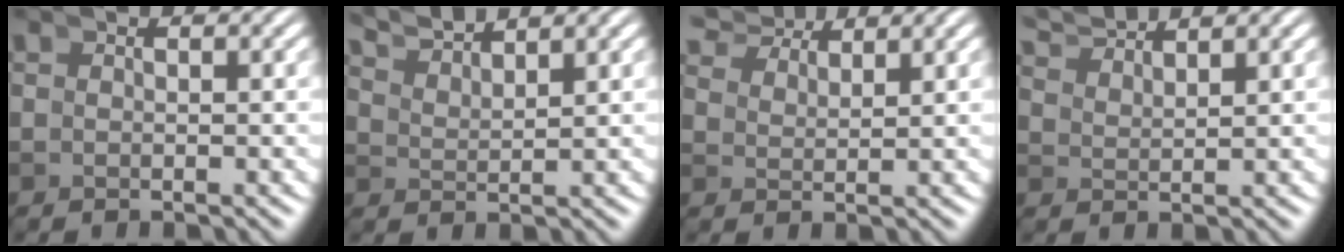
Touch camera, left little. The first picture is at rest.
{"total": 3.7, "force": [3.6, 0.3, 1.0], "torque": [-0.019, 0.010, 0.064]}
{"total": 4.7, "force": [4.5, 0.7, 1.2], "torque": [-0.010, 0.023, 0.073]}
{"total": 3.7, "force": [3.6, 0.0, 0.7], "torque": [-0.010, 0.014, 0.066]}